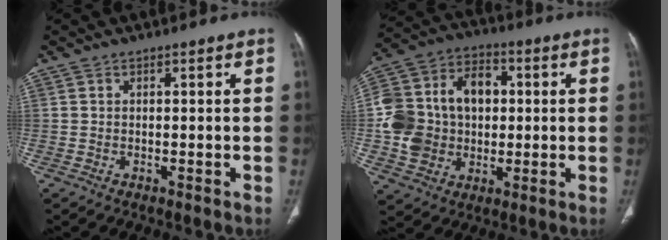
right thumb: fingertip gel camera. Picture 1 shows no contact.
{"total": 18.2, "force": [0.5, 14.3, 11.2], "torque": [-0.189, 0.034, 0.014]}